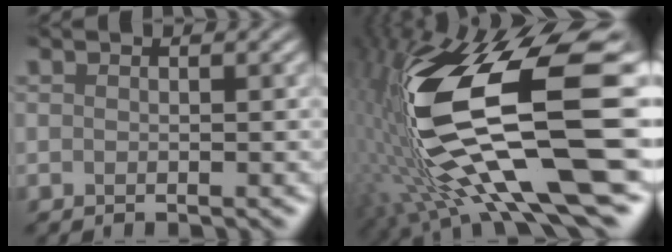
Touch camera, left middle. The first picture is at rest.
{"total": 16.6, "force": [1.6, 6.5, 15.2], "torque": [-0.303, -0.026, 0.036]}